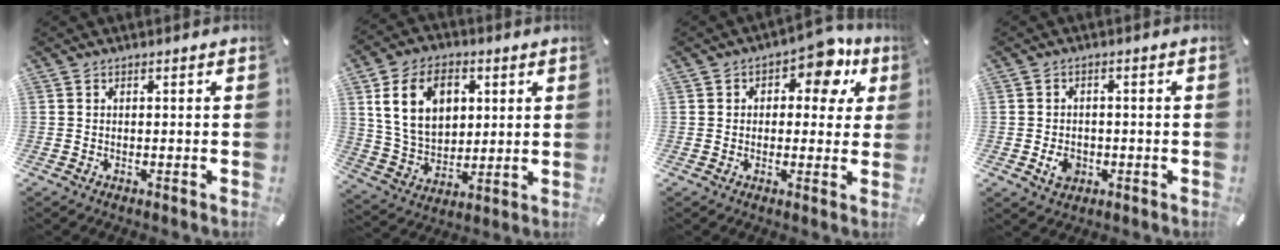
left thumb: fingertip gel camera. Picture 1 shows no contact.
{"total": 13.8, "force": [4.6, 10.1, 8.2], "torque": [-0.165, 0.003, 0.084]}
{"total": 9.3, "force": [4.7, 5.4, 5.9], "torque": [-0.064, -0.027, 0.075]}
{"total": 3.7, "force": [-1.0, 3.1, 1.9], "torque": [-0.029, 0.001, -0.018]}